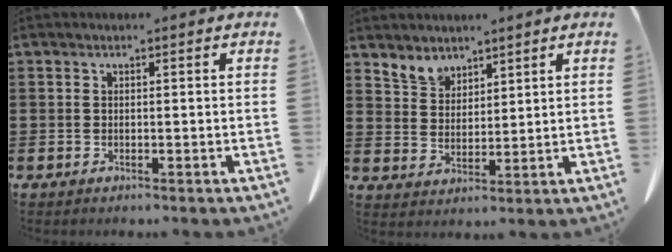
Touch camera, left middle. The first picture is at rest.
{"total": 4.0, "force": [3.5, 1.9, 0.4], "torque": [-0.022, -0.003, 0.067]}